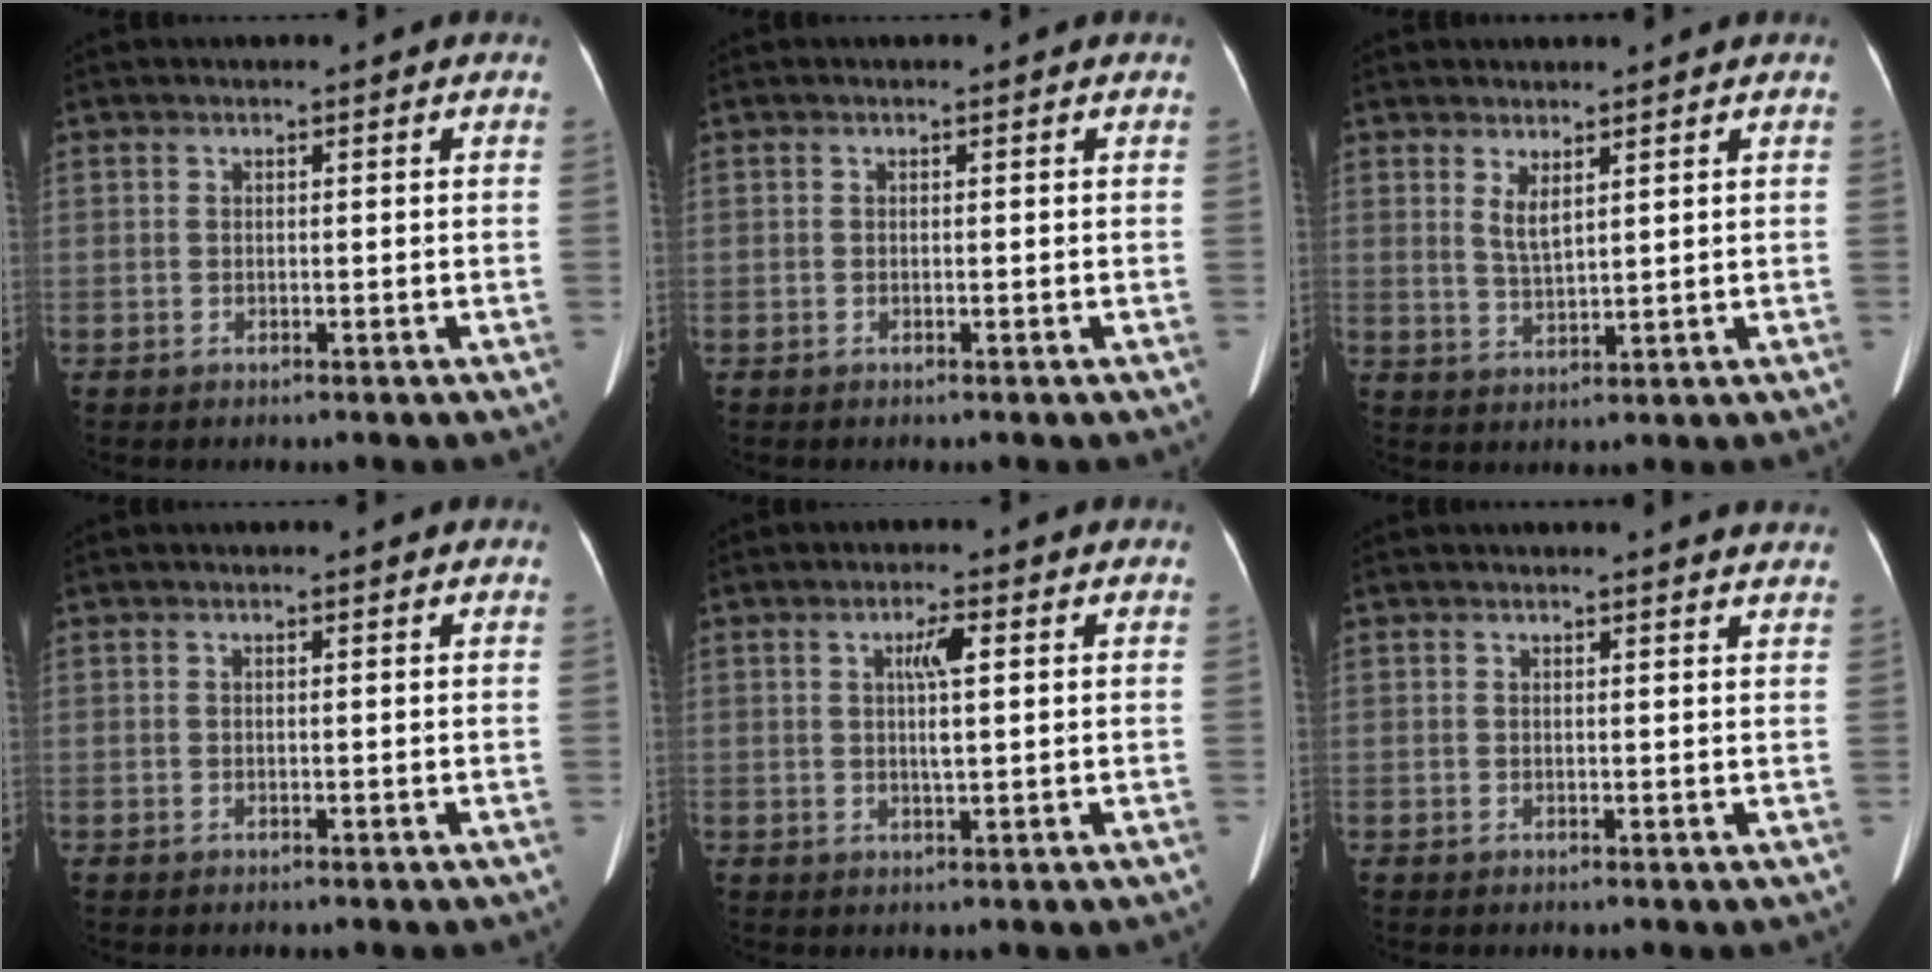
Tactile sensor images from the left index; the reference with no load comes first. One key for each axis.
{"total": 0.0}
{"total": 2.9, "fx": 1.7, "fy": 0.6, "fz": 2.3, "tx": -0.049, "ty": -0.009, "tz": 0.041}
{"total": 0.0}
{"total": 3.6, "fx": 0.9, "fy": 0.4, "fz": 3.4, "tx": -0.059, "ty": 0.008, "tz": 0.014}
{"total": 4.4, "fx": 4.3, "fy": 0.1, "fz": 0.8, "tx": -0.011, "ty": -0.004, "tz": 0.030}